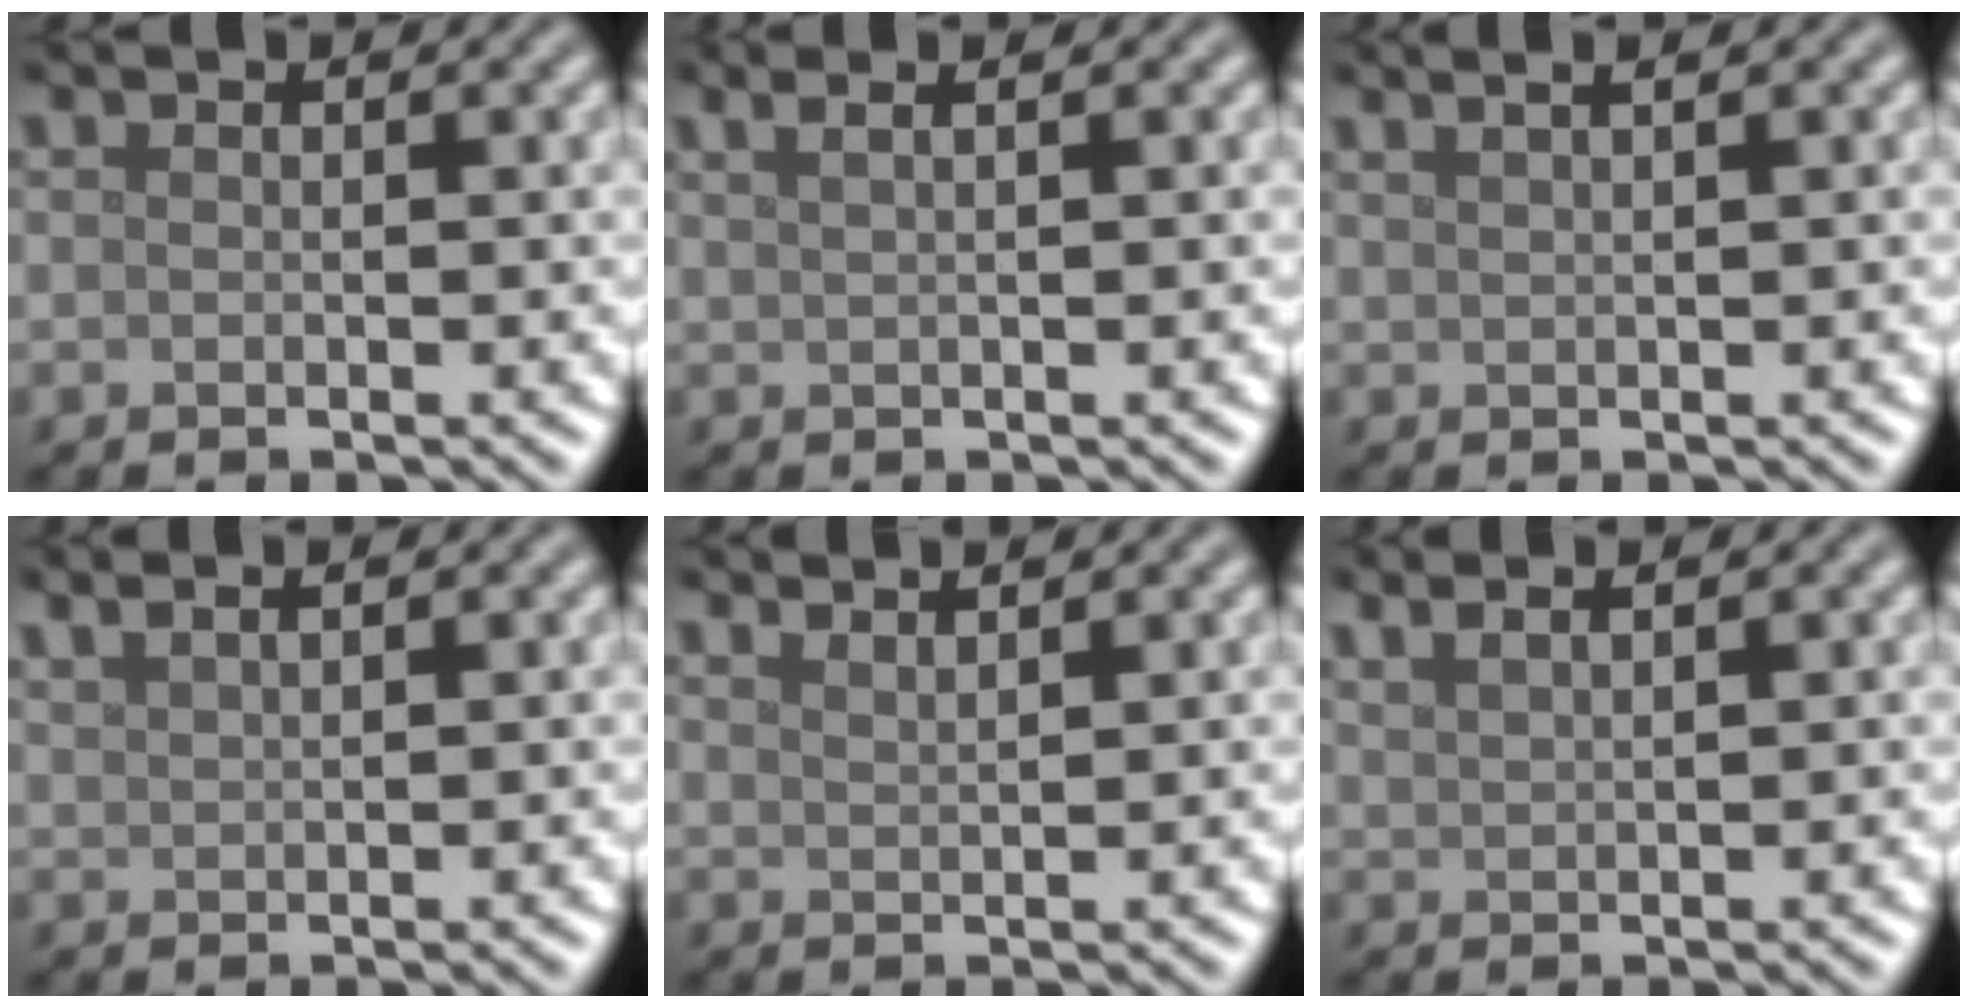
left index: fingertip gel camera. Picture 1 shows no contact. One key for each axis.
{"total": 3.9, "fx": 2.2, "fy": 1.9, "fz": 2.6, "tx": -0.016, "ty": 0.025, "tz": 0.000}
{"total": 3.8, "fx": 2.3, "fy": 1.8, "fz": 2.5, "tx": -0.013, "ty": 0.027, "tz": 0.004}
{"total": 2.5, "fx": 1.9, "fy": 0.8, "fz": 1.4, "tx": -0.012, "ty": 0.008, "tz": 0.016}
{"total": 2.6, "fx": 2.2, "fy": 0.8, "fz": 1.2, "tx": 0.005, "ty": 0.006, "tz": 0.012}
{"total": 3.5, "fx": 2.5, "fy": 1.3, "fz": 2.1, "tx": -0.014, "ty": 0.019, "tz": 0.012}